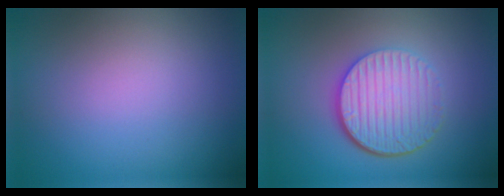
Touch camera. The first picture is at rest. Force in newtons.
{"total": 6.0, "press": 4.2, "slide": 4.3}